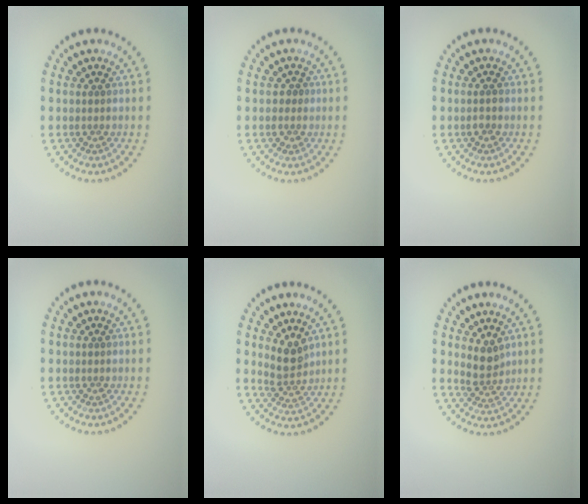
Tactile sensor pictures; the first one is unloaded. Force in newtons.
{"total": 1.2, "press": 1.1, "slide": 0.4}
{"total": 0.9, "press": 0.8, "slide": 0.1}
{"total": 0.0}
{"total": 2.5, "press": 1.9, "slide": 1.6}
{"total": 2.2, "press": 1.9, "slide": 1.3}